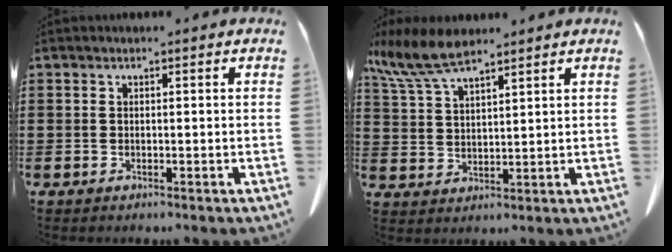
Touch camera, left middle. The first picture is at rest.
{"total": 8.1, "force": [6.1, 2.2, 4.9], "torque": [-0.117, -0.011, 0.111]}